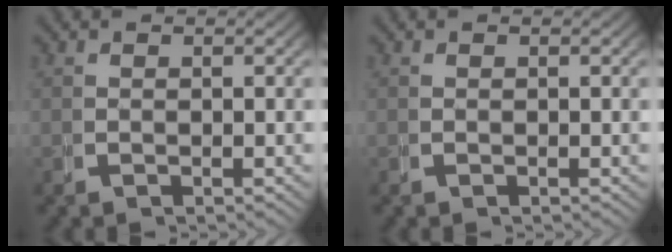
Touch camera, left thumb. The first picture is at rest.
{"total": 0.0}